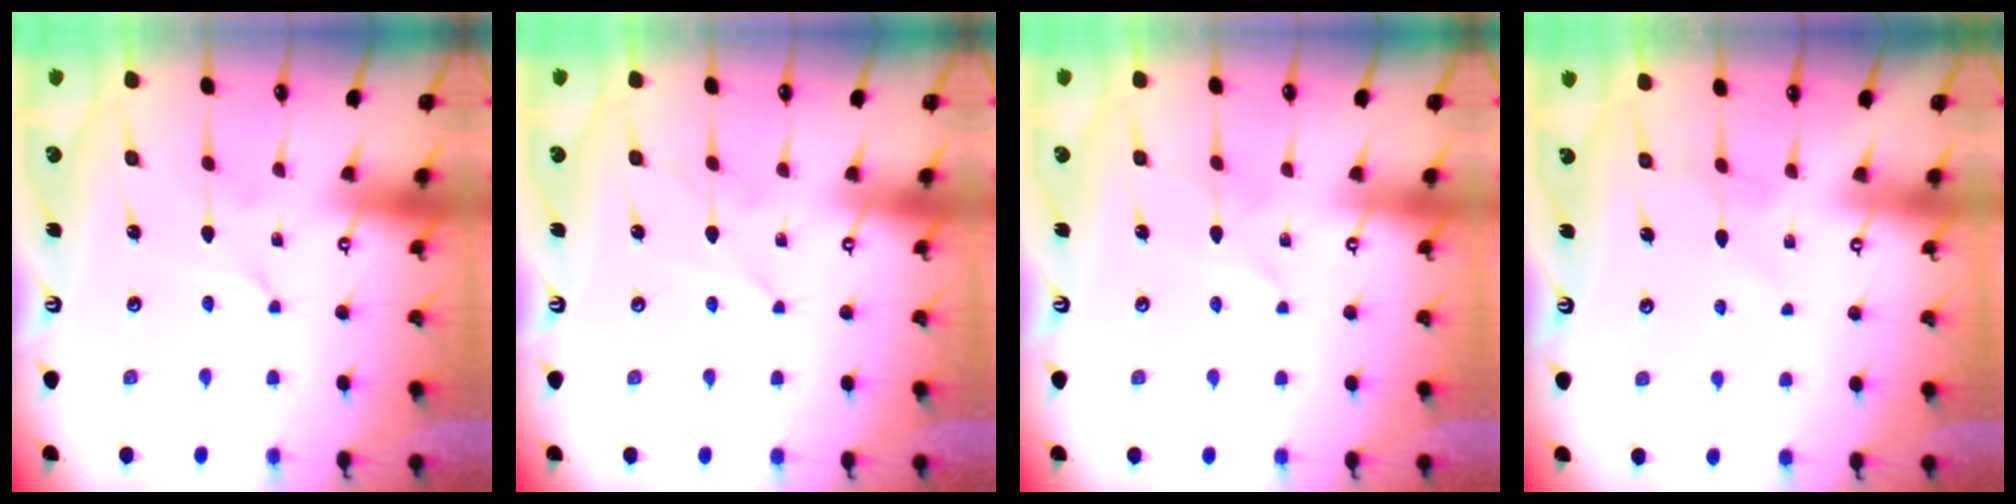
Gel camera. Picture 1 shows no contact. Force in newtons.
{"total": 3.0, "press": 2.9, "slide": 0.4}
{"total": 1.5, "press": 1.5, "slide": 0.1}
{"total": 5.5, "press": 5.5, "slide": 0.7}